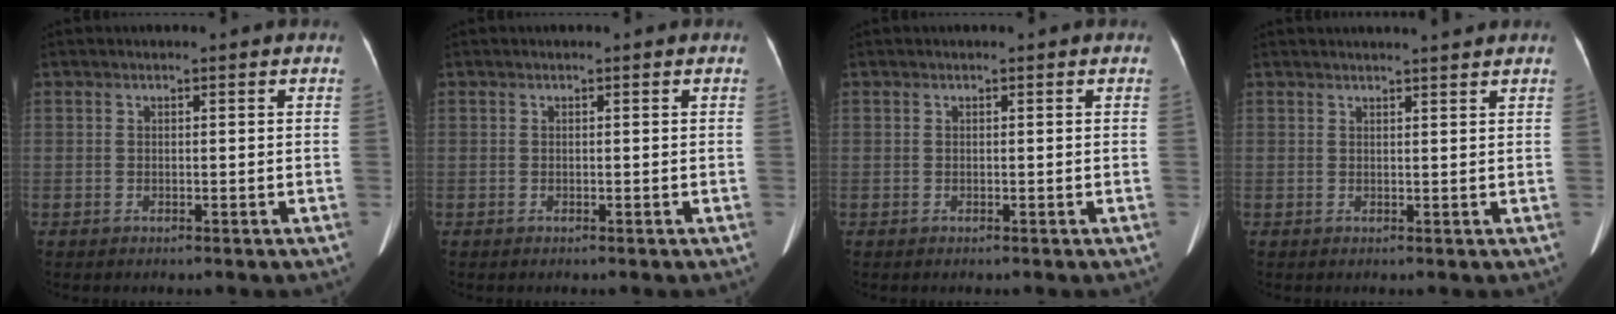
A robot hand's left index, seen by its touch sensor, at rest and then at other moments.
{"total": 0.0}
{"total": 0.0}
{"total": 4.0, "force": [3.8, -0.5, 1.4], "torque": [-0.019, 0.011, 0.045]}